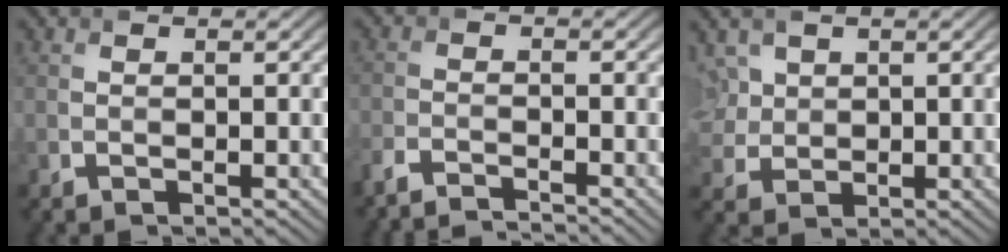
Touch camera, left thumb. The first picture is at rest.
{"total": 3.3, "force": [-3.2, -0.2, 0.8], "torque": [-0.018, -0.005, -0.066]}
{"total": 4.7, "force": [2.1, 3.4, 2.4], "torque": [-0.086, 0.006, 0.043]}